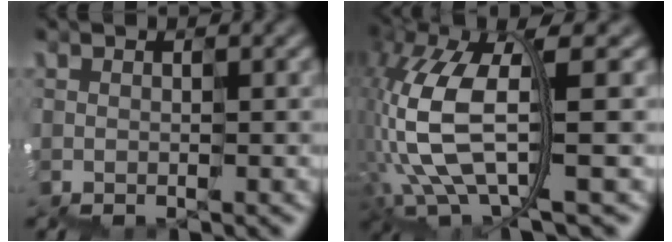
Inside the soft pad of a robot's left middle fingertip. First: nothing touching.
{"total": 8.6, "force": [-0.5, 4.0, 7.6], "torque": [-0.187, 0.001, -0.014]}